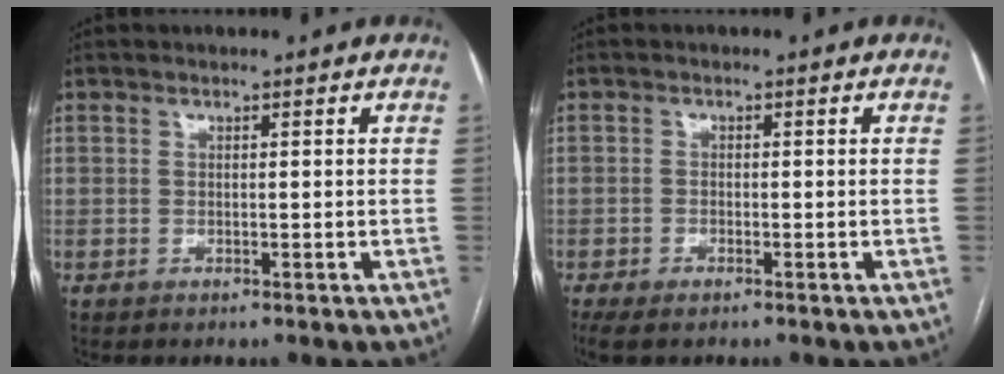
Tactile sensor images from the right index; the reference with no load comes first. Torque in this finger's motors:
{"motor_torque": [0.04, -0.28, -0.16, -0.09]}